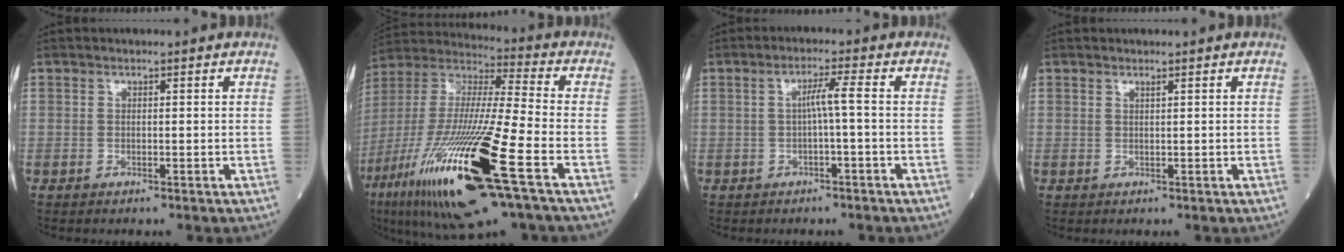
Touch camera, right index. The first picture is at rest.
{"total": 26.5, "force": [-11.3, 2.8, 23.8], "torque": [-0.492, -0.062, -0.207]}
{"total": 3.0, "force": [-0.3, -0.4, 2.9], "torque": [-0.048, 0.008, -0.005]}
{"total": 0.6, "force": [0.5, -0.1, 0.3], "torque": [-0.008, -0.006, 0.010]}